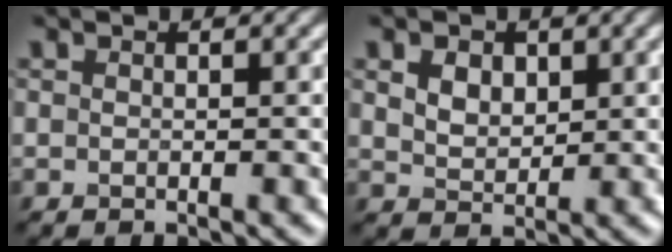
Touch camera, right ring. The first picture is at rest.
{"total": 2.7, "force": [1.1, 1.9, 1.6], "torque": [-0.031, 0.000, 0.016]}